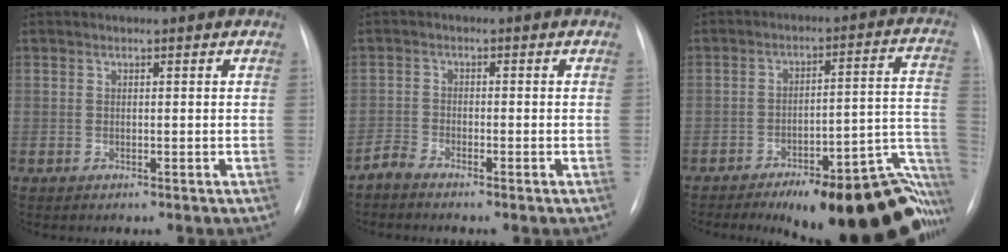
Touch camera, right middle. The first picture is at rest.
{"total": 1.8, "force": [-1.7, 0.2, 0.5], "torque": [-0.013, -0.002, -0.035]}
{"total": 25.5, "force": [-17.5, 5.7, 17.7], "torque": [-0.119, 0.017, -0.227]}